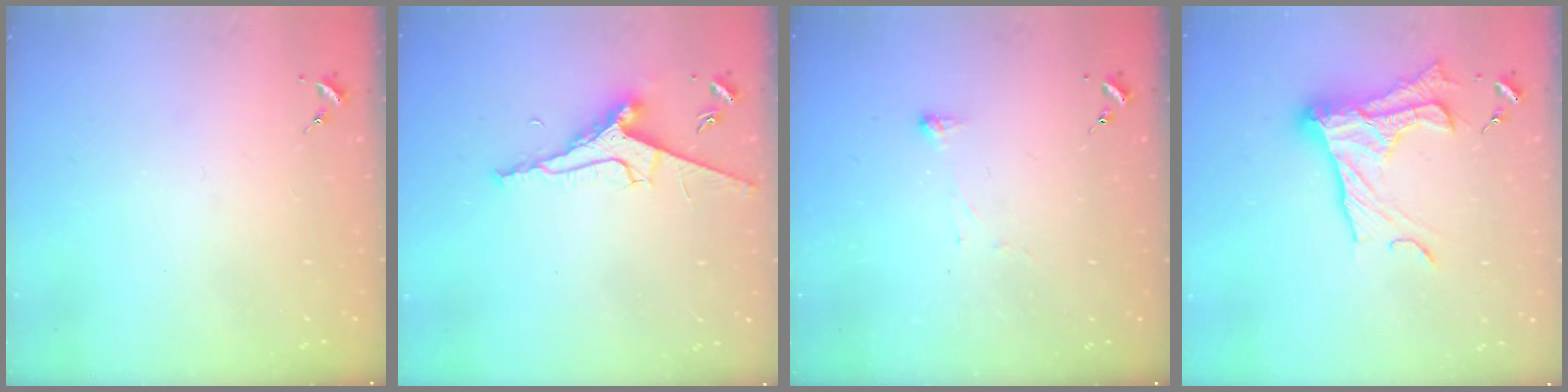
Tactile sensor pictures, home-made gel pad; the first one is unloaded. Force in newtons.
{"total": 9.4, "press": 9.3, "slide": 1.2}
{"total": 2.9, "press": 2.8, "slide": 0.5}
{"total": 18.4, "press": 18.3, "slide": 1.2}